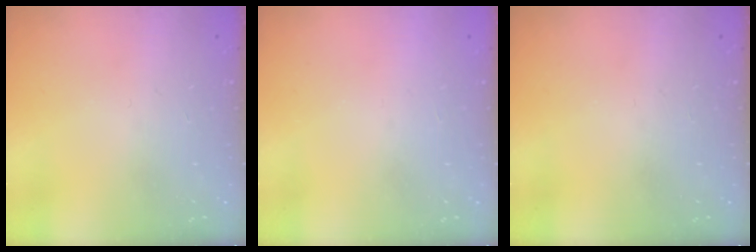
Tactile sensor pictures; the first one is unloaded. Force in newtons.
{"total": 1.6, "press": 1.6, "slide": 0.1}
{"total": 0.0}